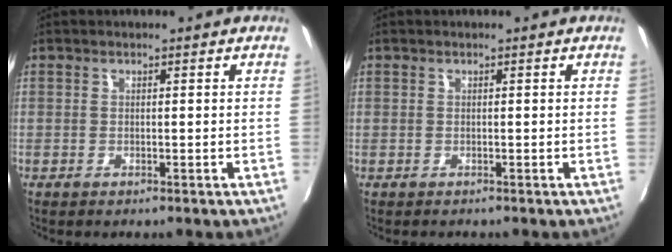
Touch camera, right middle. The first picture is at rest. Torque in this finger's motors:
{"motor_torque": [-1.27, 0.40, -0.47, -0.18]}